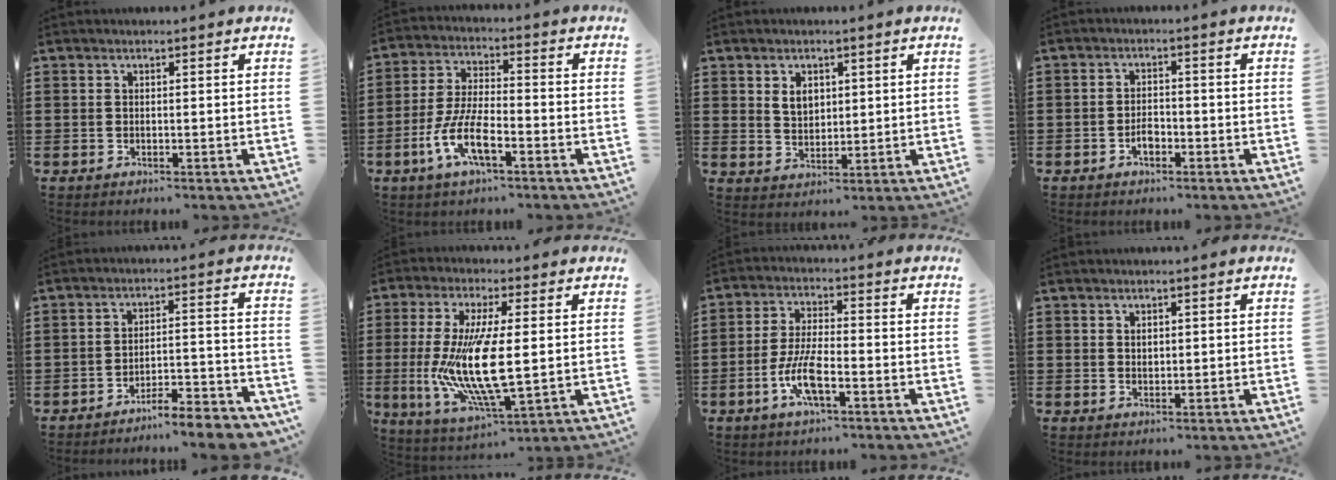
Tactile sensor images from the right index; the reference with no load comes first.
{"total": 8.3, "force": [-3.9, 2.5, 6.9], "torque": [-0.166, -0.013, -0.079]}
{"total": 3.4, "force": [1.2, 2.4, 2.0], "torque": [-0.047, 0.009, 0.021]}
{"total": 2.5, "force": [-1.2, 1.4, 1.7], "torque": [-0.034, 0.004, -0.023]}
{"total": 5.6, "force": [-5.4, -0.1, 1.5], "torque": [-0.023, -0.001, -0.106]}
{"total": 13.2, "force": [0.0, 4.4, 12.4], "torque": [-0.274, -0.021, -0.004]}
{"total": 7.1, "force": [-2.9, 2.0, 6.1], "torque": [-0.141, -0.011, -0.058]}
{"total": 1.0, "force": [0.5, 0.7, 0.4], "torque": [-0.010, 0.003, 0.011]}